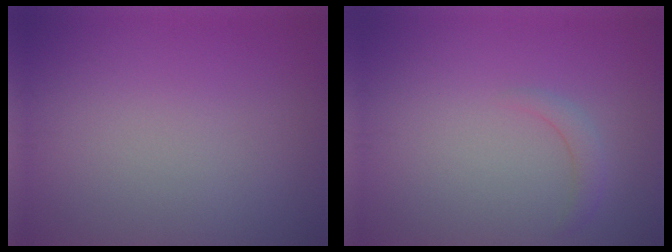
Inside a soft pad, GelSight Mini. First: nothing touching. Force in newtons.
{"total": 1.4, "press": 1.3, "slide": 0.3}